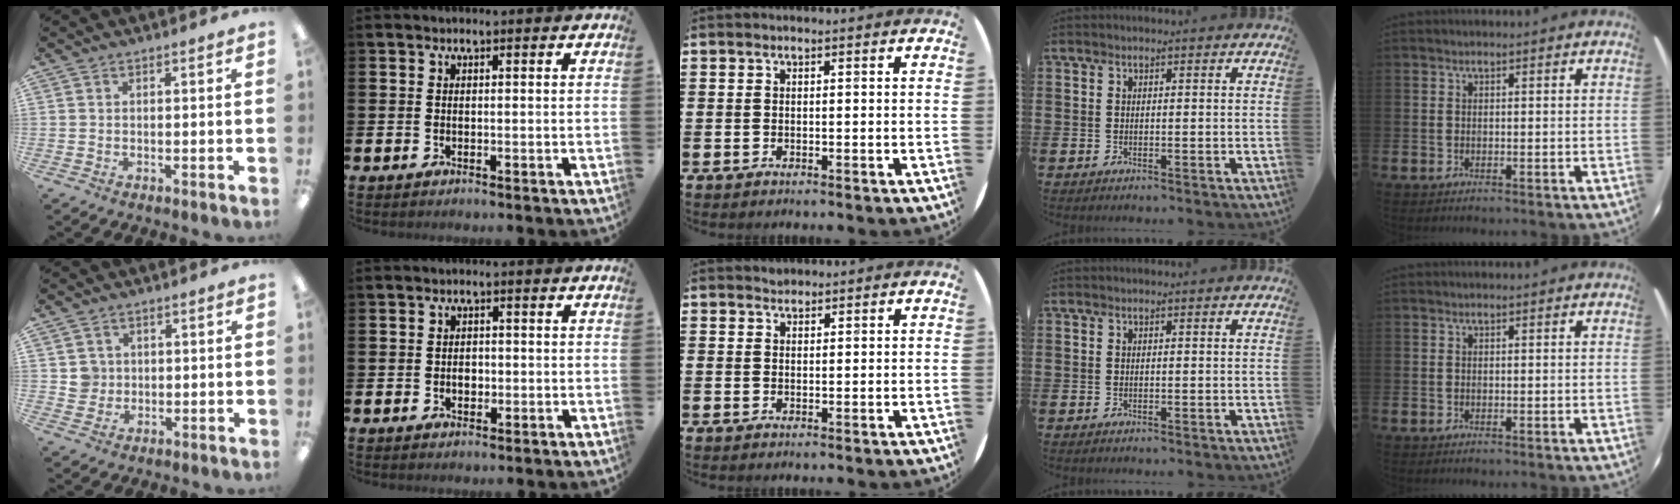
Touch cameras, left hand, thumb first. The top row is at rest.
{"thumb": {"total": 3.9, "force": [0.7, 3.9, 0.5], "torque": [-0.006, 0.001, 0.010]}, "index": {"total": 1.7, "force": [-0.4, 1.3, 1.0], "torque": [-0.002, 0.000, -0.013]}, "middle": {"total": 1.0, "force": [1.0, 0.2, -0.1], "torque": [0.010, -0.001, 0.017]}}